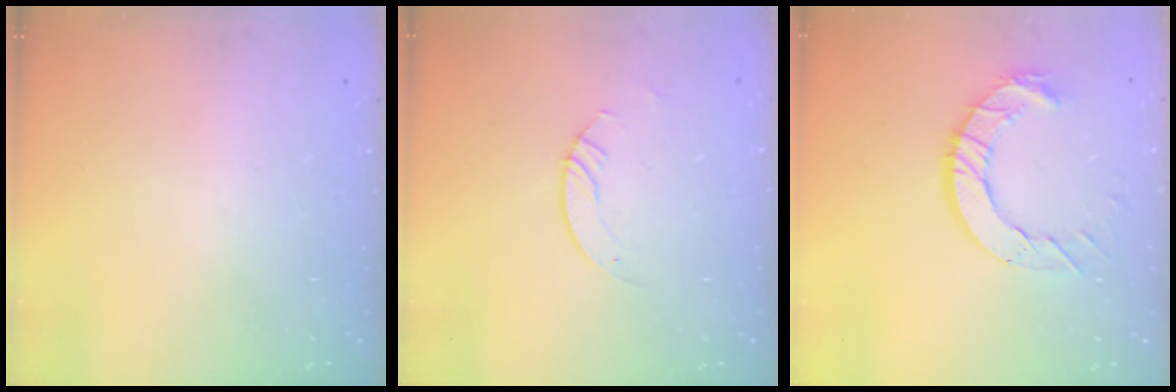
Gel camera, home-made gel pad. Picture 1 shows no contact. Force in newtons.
{"total": 2.1, "press": 2.1, "slide": 0.2}
{"total": 11.0, "press": 10.9, "slide": 1.1}